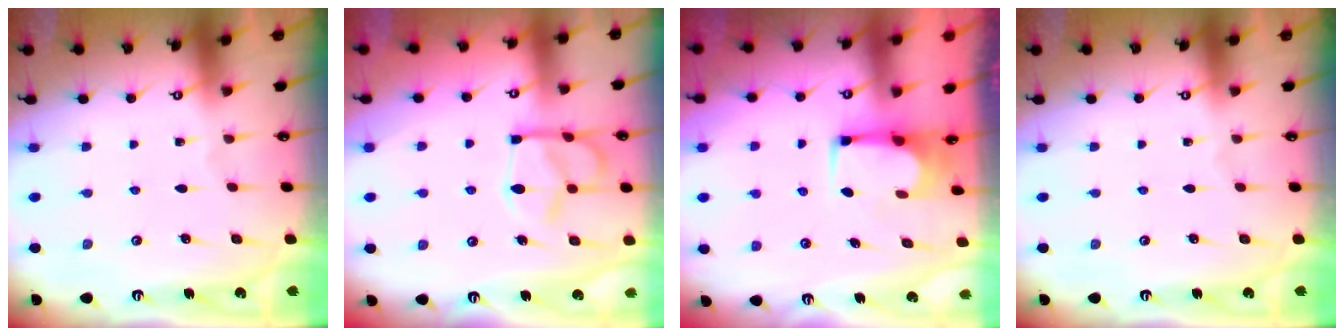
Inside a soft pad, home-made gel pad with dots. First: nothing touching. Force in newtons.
{"total": 9.7, "press": 9.6, "slide": 1.4}
{"total": 2.1, "press": 2.1, "slide": 0.1}
{"total": 0.0}